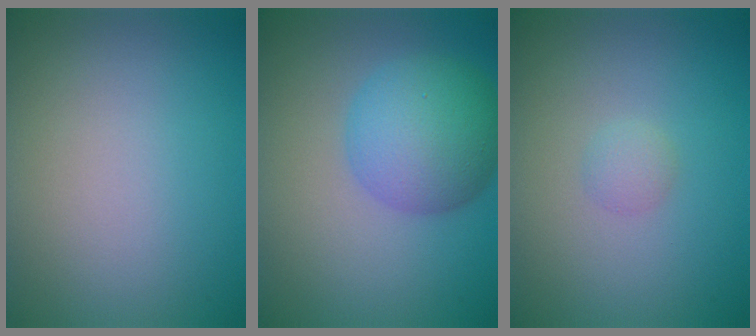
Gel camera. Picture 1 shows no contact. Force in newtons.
{"total": 6.8, "press": 6.8, "slide": 0.2}
{"total": 1.0, "press": 1.0, "slide": 0.0}